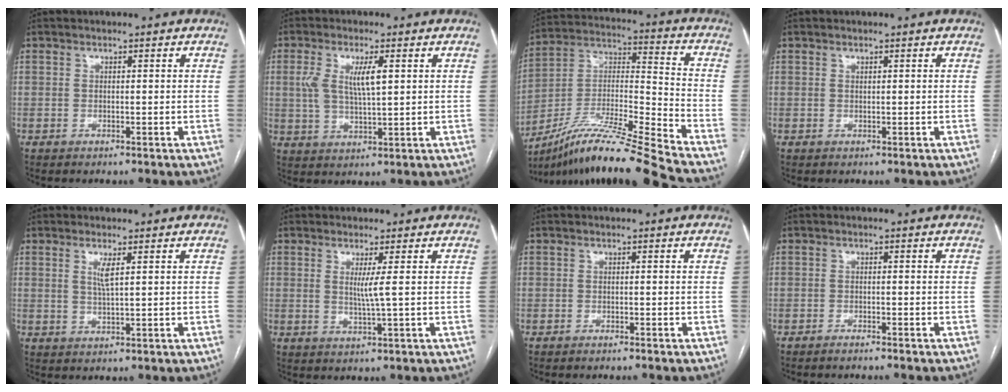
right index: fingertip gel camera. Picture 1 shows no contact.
{"total": 6.5, "force": [1.6, 1.7, 6.1], "torque": [-0.127, 0.007, 0.035]}
{"total": 20.3, "force": [-17.3, -2.0, 10.5], "torque": [-0.211, -0.009, -0.314]}
{"total": 0.0}
{"total": 2.5, "force": [1.0, 0.0, 2.3], "torque": [-0.054, -0.004, 0.021]}
{"total": 2.8, "force": [0.6, -0.8, 2.7], "torque": [-0.054, -0.008, 0.013]}
{"total": 2.7, "force": [-2.4, 0.1, 1.2], "torque": [-0.018, -0.001, -0.027]}
{"total": 3.3, "force": [-3.0, -0.1, 1.4], "torque": [-0.019, 0.000, -0.036]}